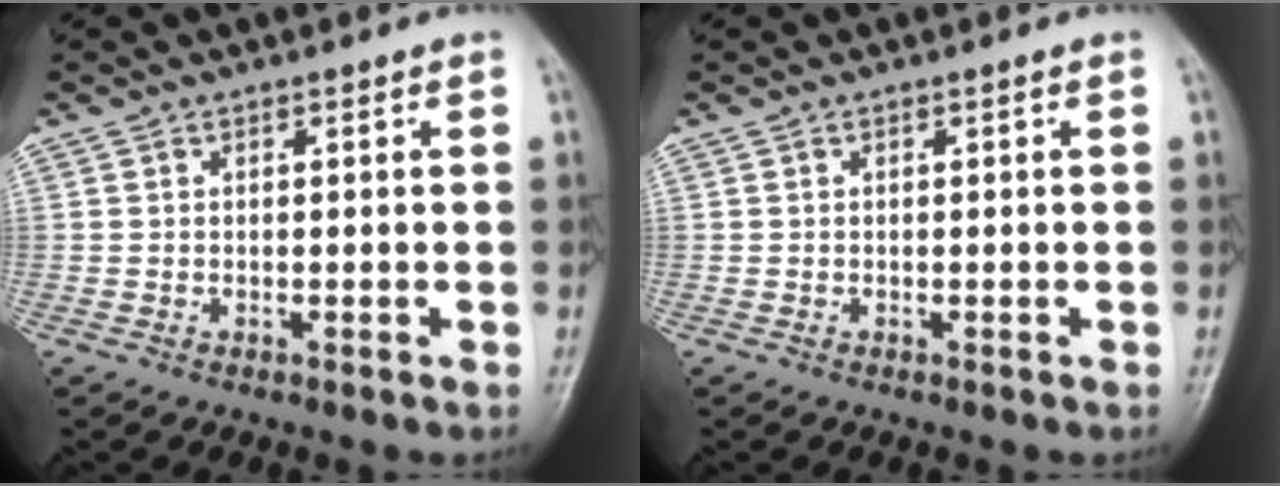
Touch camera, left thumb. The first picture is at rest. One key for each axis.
{"total": 0.0}